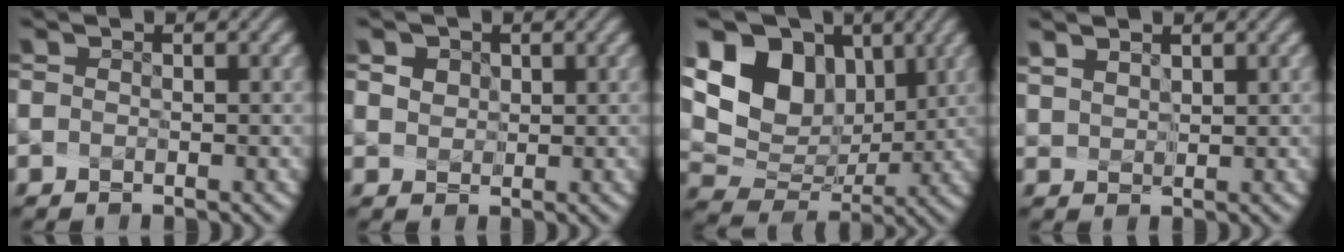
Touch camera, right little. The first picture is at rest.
{"total": 3.4, "force": [1.6, 2.8, 1.2], "torque": [-0.003, 0.025, 0.007]}
{"total": 9.7, "force": [4.3, 7.0, 5.3], "torque": [-0.099, 0.001, 0.064]}
{"total": 2.6, "force": [2.2, 1.0, 0.9], "torque": [-0.024, 0.018, 0.027]}